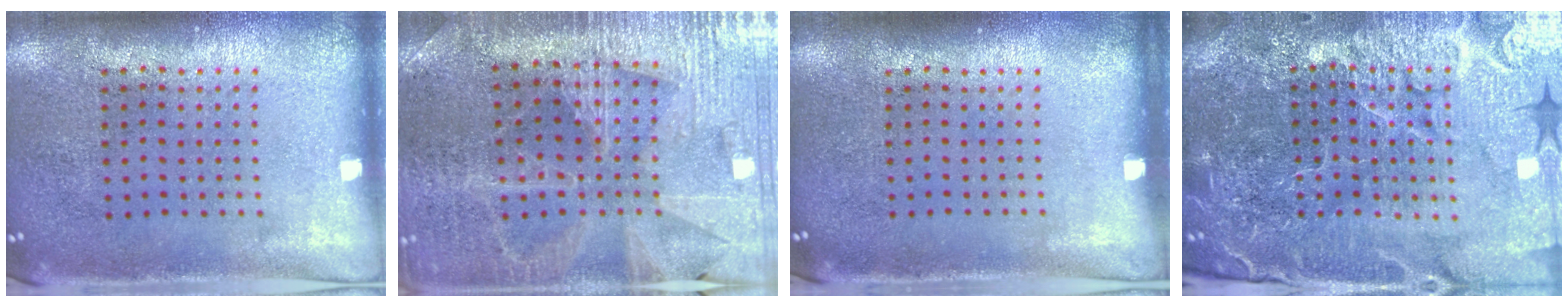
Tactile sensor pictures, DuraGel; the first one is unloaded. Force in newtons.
{"total": 3.0, "press": 3.0, "slide": 0.4}
{"total": 0.0}
{"total": 6.0, "press": 5.3, "slide": 2.6}